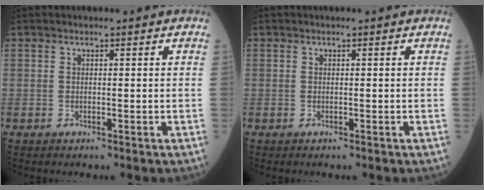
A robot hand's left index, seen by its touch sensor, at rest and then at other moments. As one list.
[{"total": 0.0}]